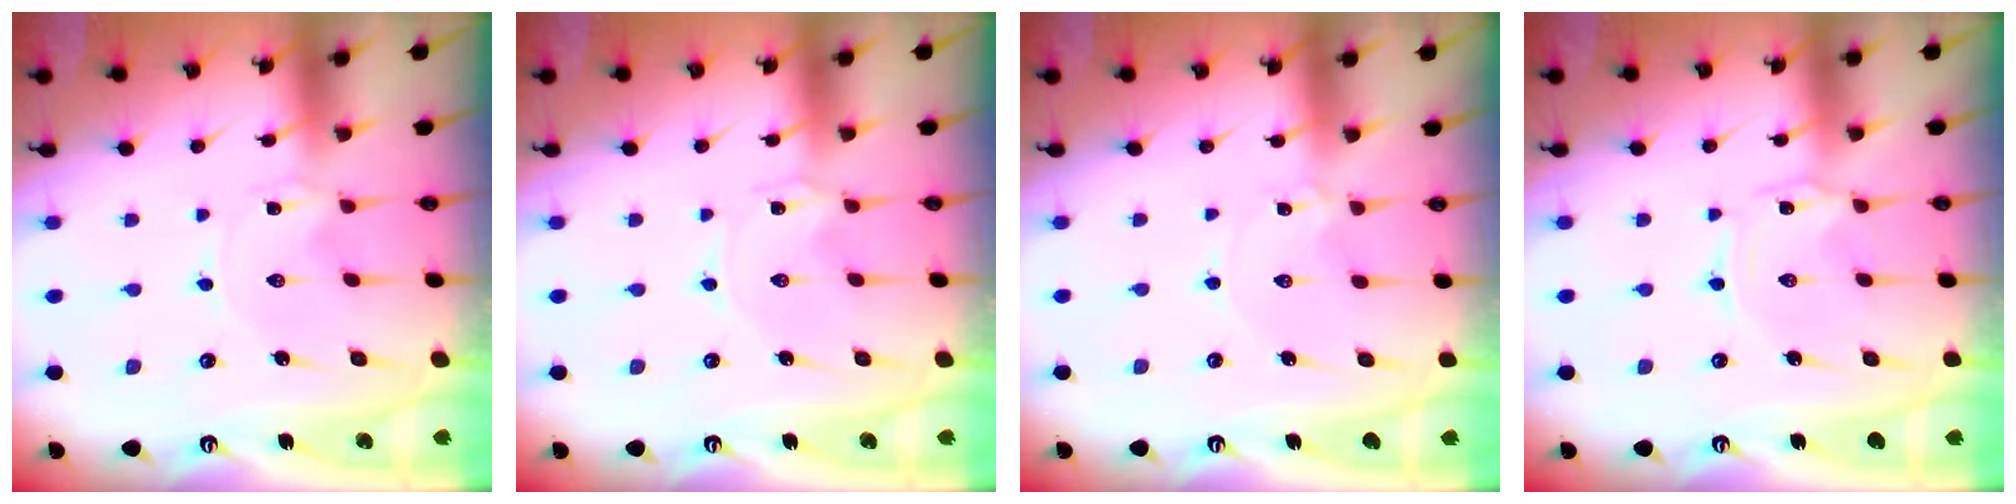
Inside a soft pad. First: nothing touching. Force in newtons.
{"total": 0.0}
{"total": 1.1, "press": 1.1, "slide": 0.1}
{"total": 1.0, "press": 1.0, "slide": 0.1}